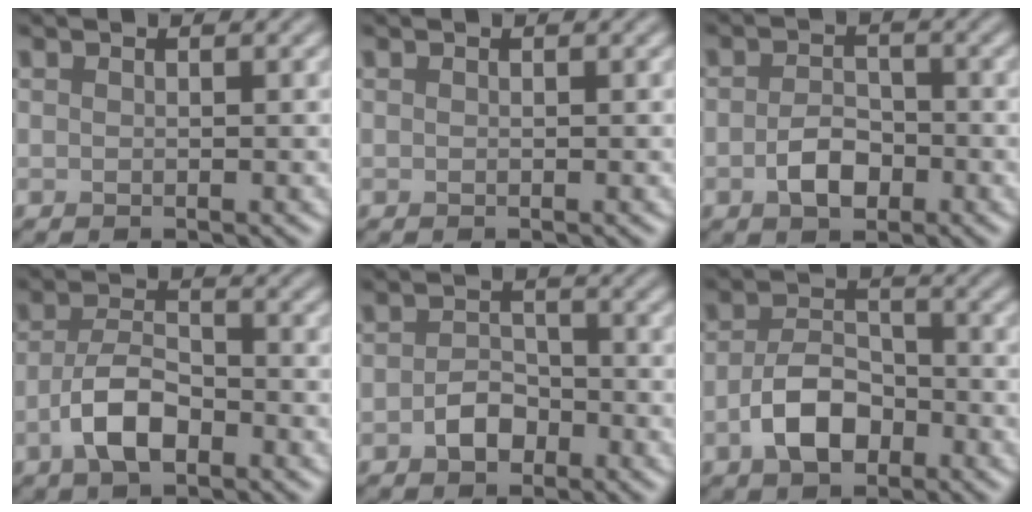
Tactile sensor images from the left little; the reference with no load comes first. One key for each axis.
{"total": 0.0}
{"total": 3.1, "fx": -1.1, "fy": 2.0, "fz": 2.1, "tx": -0.038, "ty": 0.003, "tz": -0.023}
{"total": 4.7, "fx": -2.0, "fy": 2.3, "fz": 3.6, "tx": -0.070, "ty": 0.003, "tz": -0.044}
{"total": 2.6, "fx": -1.3, "fy": 1.8, "fz": 1.4, "tx": -0.024, "ty": 0.004, "tz": -0.026}
{"total": 4.8, "fx": -2.0, "fy": 3.0, "fz": 3.2, "tx": -0.061, "ty": 0.003, "tz": -0.040}